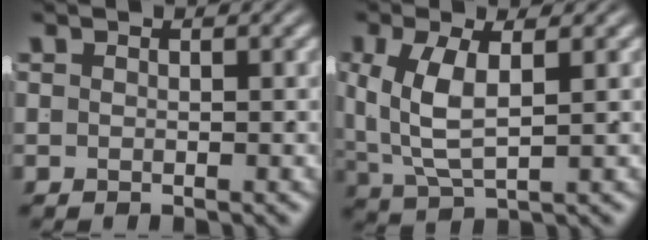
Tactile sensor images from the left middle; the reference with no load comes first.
{"total": 4.6, "force": [0.5, 2.3, 4.0], "torque": [-0.094, -0.021, 0.029]}